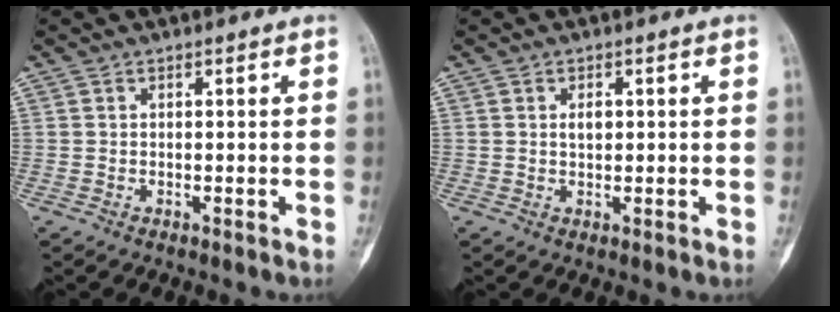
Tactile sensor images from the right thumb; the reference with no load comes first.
{"total": 1.8, "force": [0.4, 1.1, 1.4], "torque": [-0.020, 0.000, 0.007]}